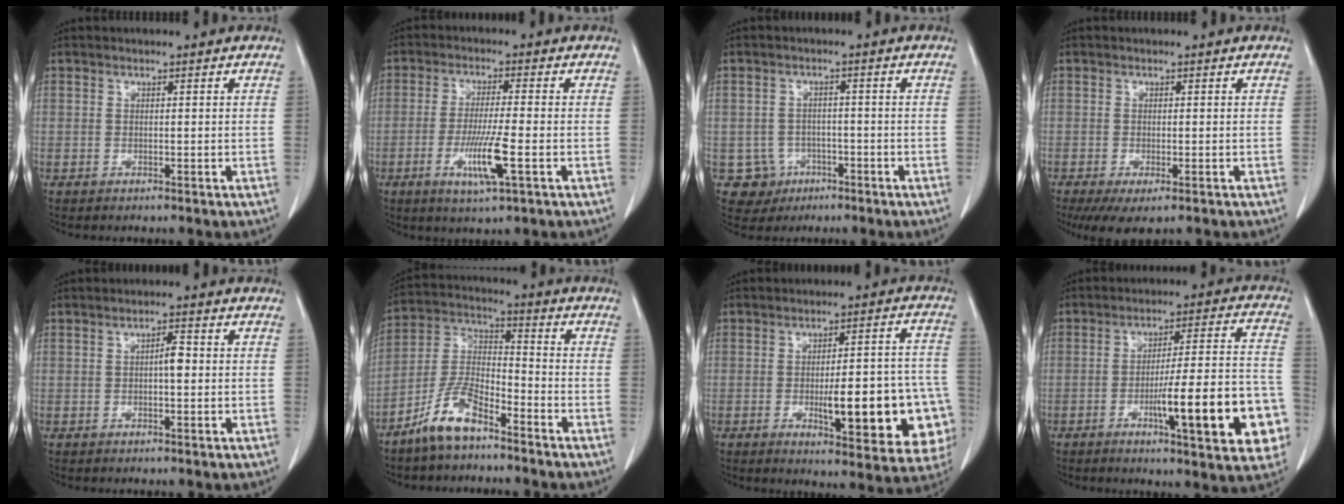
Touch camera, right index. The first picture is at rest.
{"total": 7.8, "force": [-2.6, 0.0, 7.3], "torque": [-0.138, -0.018, -0.048]}
{"total": 5.3, "force": [-2.5, 4.6, -0.1], "torque": [0.005, 0.011, -0.033]}
{"total": 6.1, "force": [-4.2, 1.7, 4.1], "torque": [-0.060, -0.017, -0.066]}
{"total": 2.3, "force": [-0.1, 0.6, 2.2], "torque": [-0.037, 0.005, -0.002]}
{"total": 9.3, "force": [-6.7, 2.9, 5.7], "torque": [-0.128, 0.003, -0.133]}
{"total": 18.1, "force": [-4.9, 4.3, 16.9], "torque": [-0.135, 0.028, -0.043]}
{"total": 17.8, "force": [-6.0, 2.6, 16.5], "torque": [-0.185, 0.021, -0.075]}